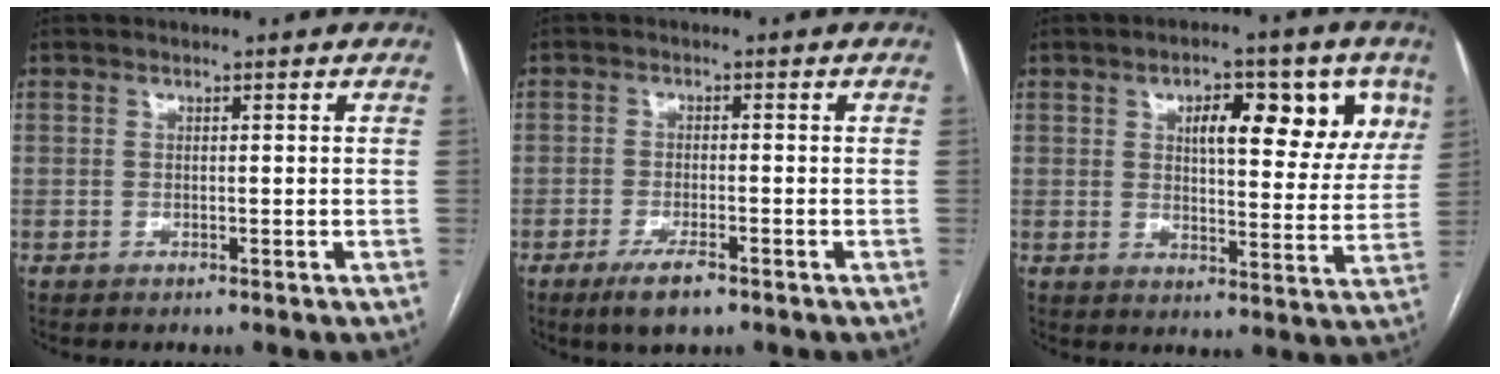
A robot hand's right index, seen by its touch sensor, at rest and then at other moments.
{"total": 4.5, "force": [-3.0, 1.2, 3.2], "torque": [-0.064, -0.006, -0.048]}
{"total": 12.8, "force": [5.9, 4.8, 10.4], "torque": [-0.124, 0.014, 0.081]}